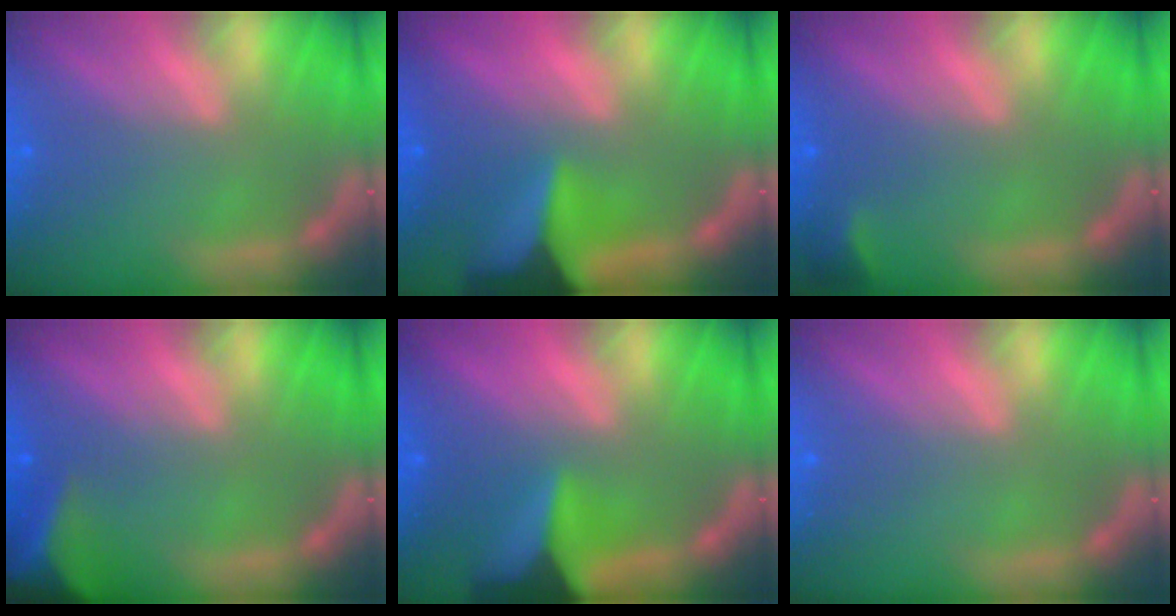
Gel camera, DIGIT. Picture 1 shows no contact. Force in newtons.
{"total": 10.0}
{"total": 1.4}
{"total": 8.5}
{"total": 8.9}
{"total": 0.0}